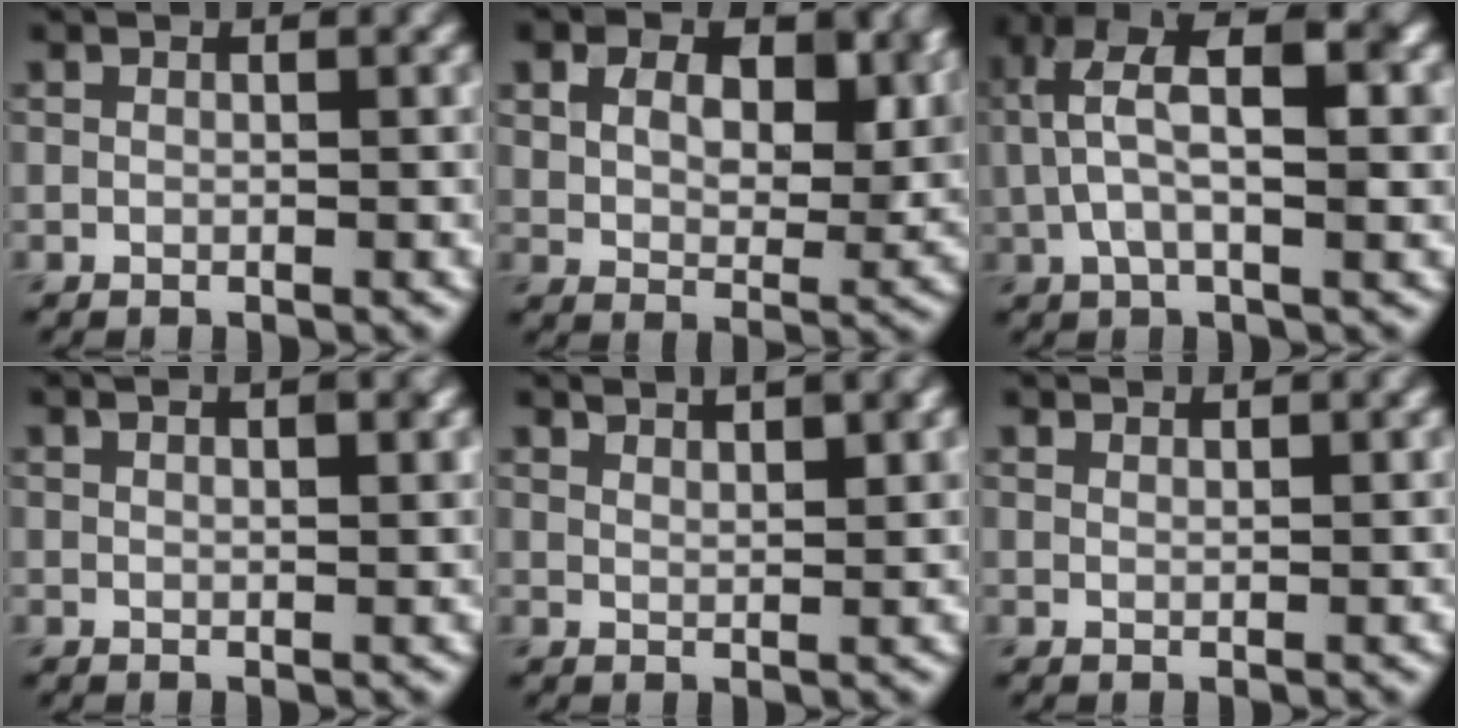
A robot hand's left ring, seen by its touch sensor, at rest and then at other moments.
{"total": 7.9, "force": [3.4, 5.1, 5.0], "torque": [-0.081, 0.003, 0.041]}
{"total": 7.2, "force": [1.7, 3.0, 6.3], "torque": [-0.124, 0.012, 0.026]}
{"total": 1.9, "force": [1.1, 0.6, 1.4], "torque": [-0.010, 0.002, 0.015]}
{"total": 2.6, "force": [2.1, 0.6, 1.4], "torque": [-0.007, 0.005, 0.026]}
{"total": 1.3, "force": [1.3, 0.1, 0.3], "torque": [-0.004, -0.002, 0.017]}